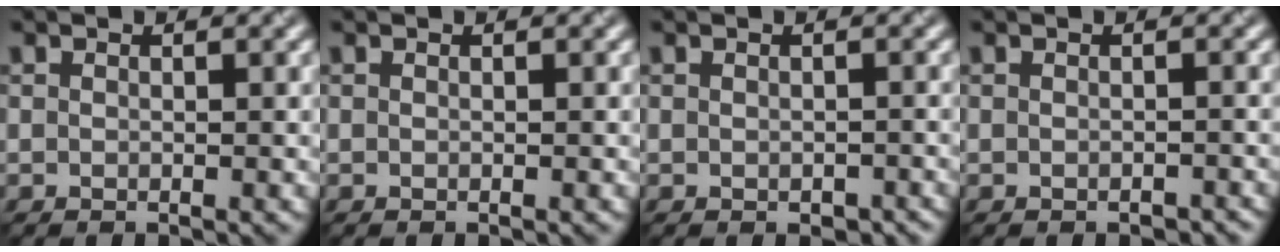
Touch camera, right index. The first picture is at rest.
{"total": 0.0}
{"total": 1.1, "force": [-0.5, 0.7, 0.7], "torque": [-0.012, -0.008, -0.004]}
{"total": 0.7, "force": [-0.5, 0.3, 0.4], "torque": [-0.006, -0.004, -0.004]}